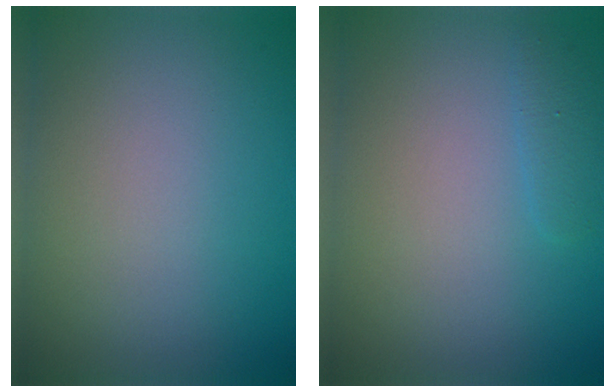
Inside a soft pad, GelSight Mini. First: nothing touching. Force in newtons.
{"total": 1.1, "press": 1.1, "slide": 0.1}